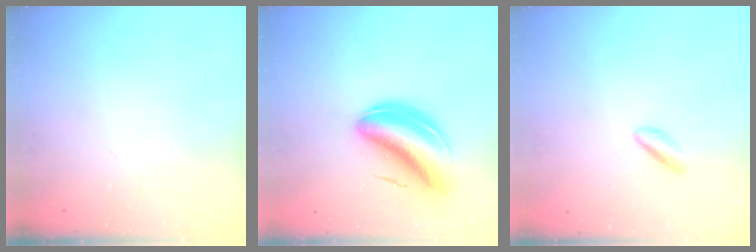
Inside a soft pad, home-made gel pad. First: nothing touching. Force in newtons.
{"total": 8.5, "press": 8.2, "slide": 2.3}
{"total": 1.8, "press": 1.6, "slide": 0.9}